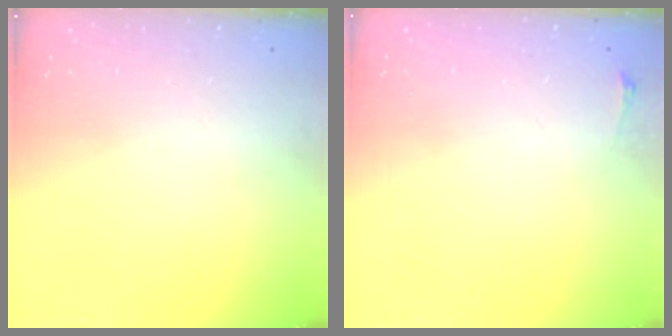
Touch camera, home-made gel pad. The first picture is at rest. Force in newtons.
{"total": 2.8, "press": 2.1, "slide": 1.9}